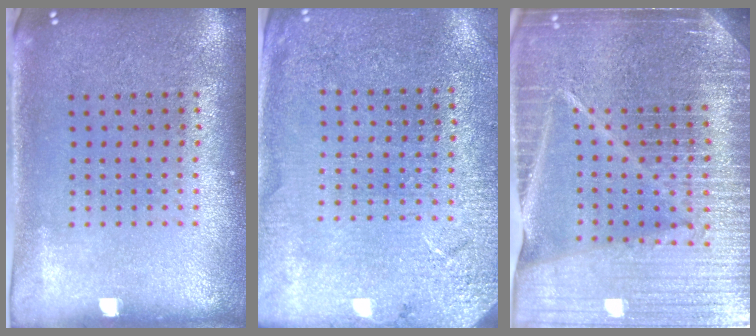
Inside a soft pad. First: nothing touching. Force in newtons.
{"total": 2.5, "press": 2.5, "slide": 0.2}
{"total": 6.4, "press": 5.6, "slide": 3.2}